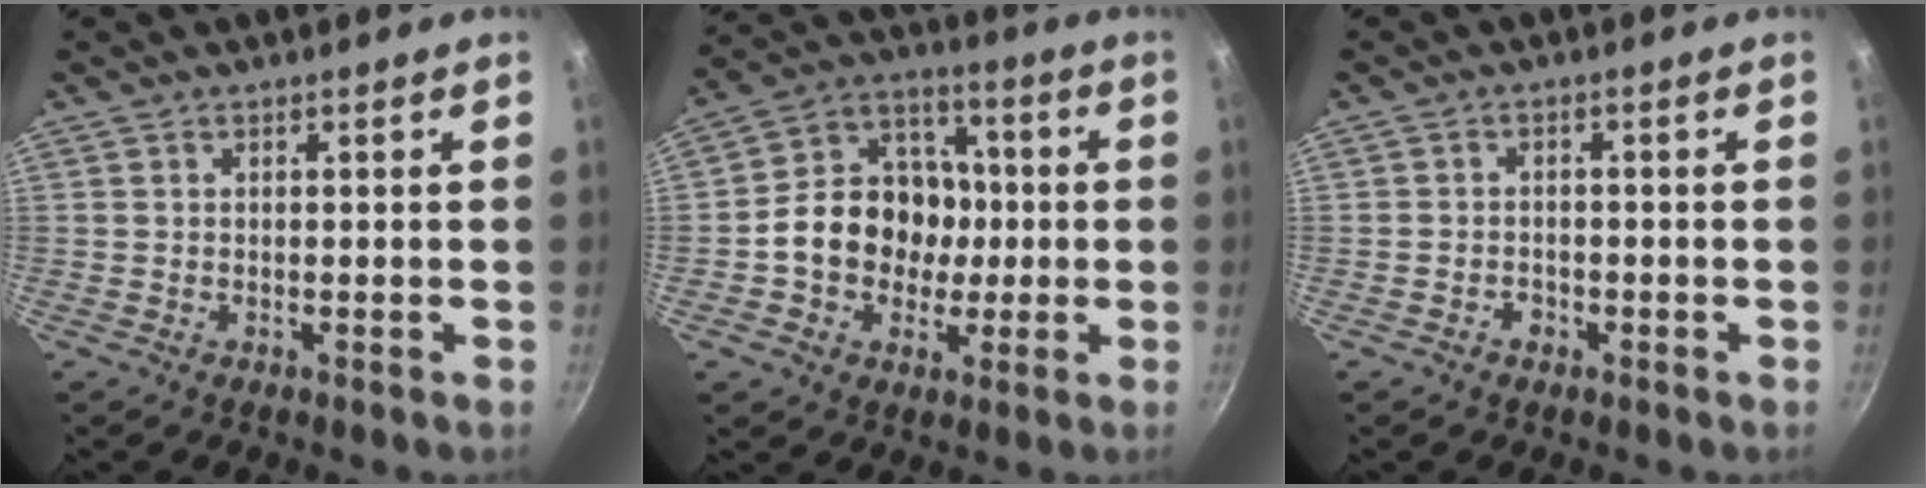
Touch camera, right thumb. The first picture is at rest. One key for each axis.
{"total": 15.0, "fx": -1.5, "fy": 12.5, "fz": 8.1, "tx": -0.097, "ty": 0.033, "tz": -0.040}
{"total": 2.0, "fx": -1.2, "fy": 1.5, "fz": 0.7, "tx": -0.005, "ty": 0.014, "tz": -0.019}